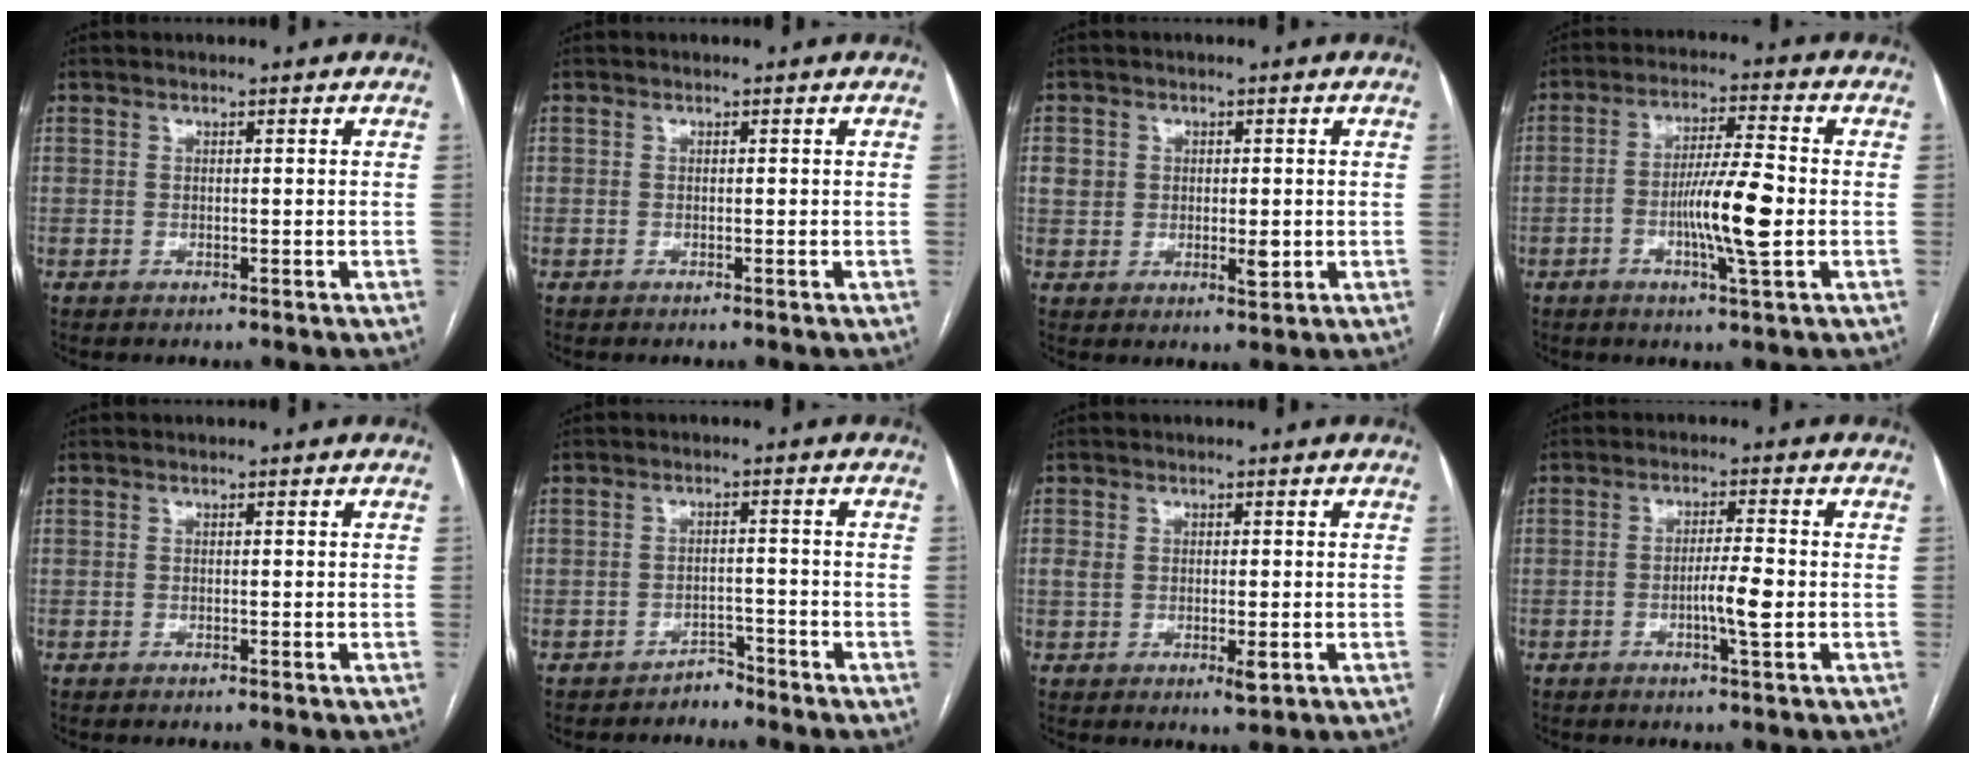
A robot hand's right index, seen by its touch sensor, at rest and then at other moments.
{"total": 0.0}
{"total": 4.5, "force": [0.3, 3.4, 3.0], "torque": [-0.040, 0.003, 0.009]}
{"total": 9.3, "force": [-2.0, 0.5, 9.0], "torque": [-0.161, 0.000, -0.037]}
{"total": 0.0}
{"total": 2.4, "force": [-2.2, 0.9, -0.3], "torque": [0.010, 0.003, -0.034]}
{"total": 3.5, "force": [-0.4, 1.8, 3.0], "torque": [-0.050, -0.001, 0.000]}
{"total": 4.2, "force": [-1.1, 0.0, 4.1], "torque": [-0.070, -0.002, -0.020]}